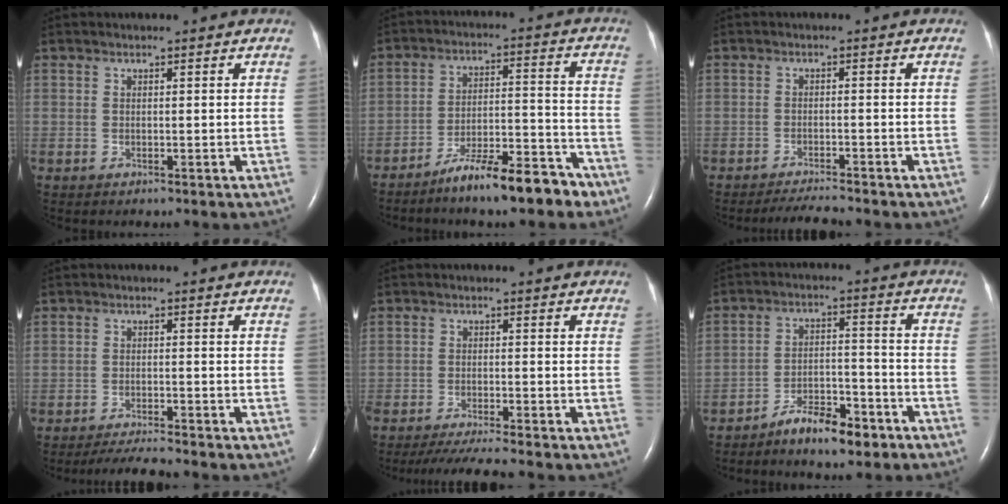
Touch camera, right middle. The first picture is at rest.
{"total": 11.0, "force": [-8.5, 2.1, 6.6], "torque": [-0.101, 0.017, -0.140]}
{"total": 3.5, "force": [-3.4, -0.4, 0.9], "torque": [-0.022, -0.016, -0.055]}
{"total": 4.2, "force": [-4.0, -0.5, 1.3], "torque": [-0.026, -0.018, -0.068]}
{"total": 6.9, "force": [-6.0, -0.7, 3.2], "torque": [-0.044, -0.023, -0.100]}
{"total": 7.6, "force": [-5.8, 2.4, 4.2], "torque": [-0.071, 0.009, -0.098]}